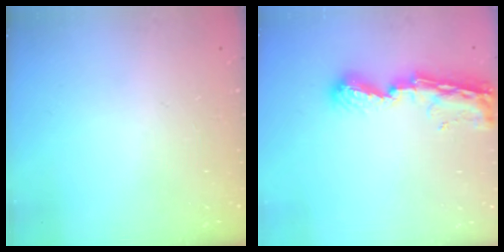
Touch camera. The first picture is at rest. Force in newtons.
{"total": 9.3, "press": 9.3, "slide": 1.0}